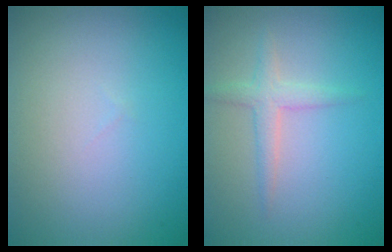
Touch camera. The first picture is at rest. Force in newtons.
{"total": 1.9, "press": 1.9, "slide": 0.2}